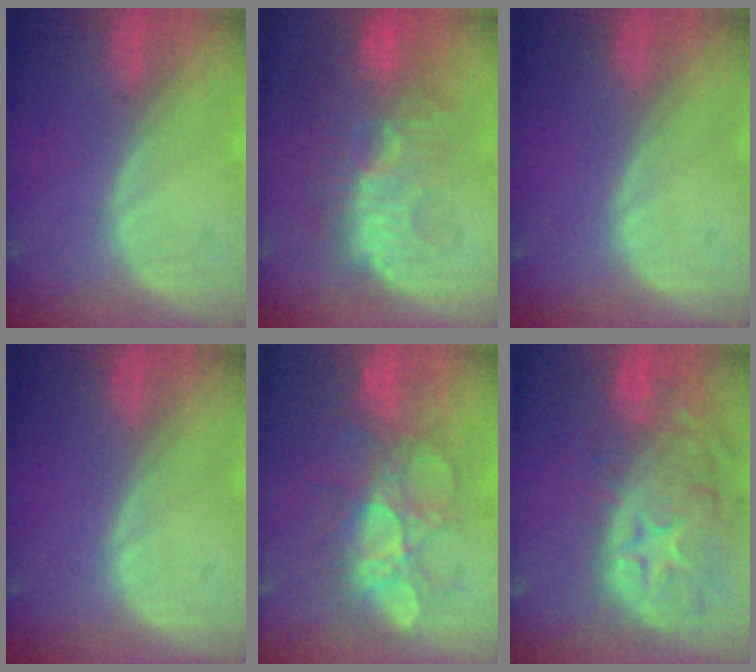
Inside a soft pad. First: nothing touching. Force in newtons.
{"total": 10.7, "press": 9.4, "slide": 5.0}
{"total": 0.0}
{"total": 0.0}
{"total": 8.7, "press": 8.5, "slide": 1.6}
{"total": 13.9, "press": 11.4, "slide": 8.1}